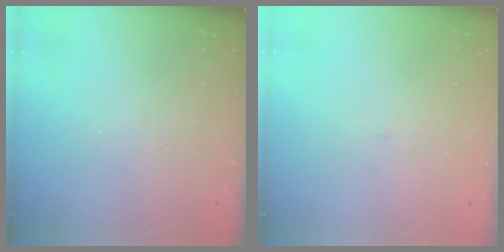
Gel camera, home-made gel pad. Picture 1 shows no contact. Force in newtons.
{"total": 1.8, "press": 1.8, "slide": 0.1}